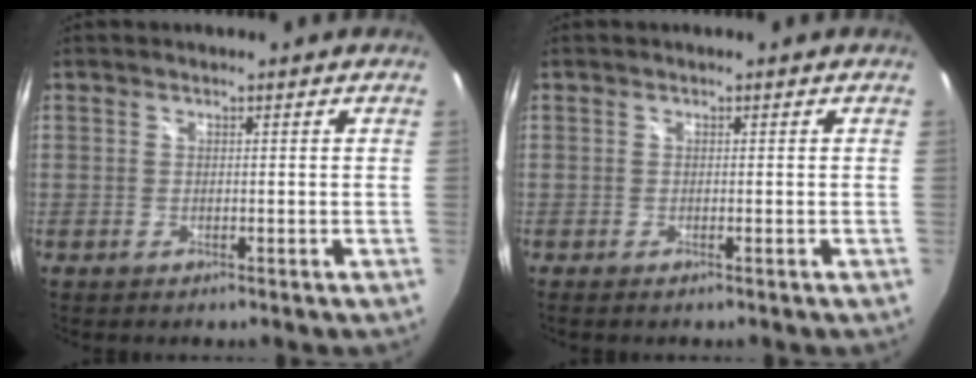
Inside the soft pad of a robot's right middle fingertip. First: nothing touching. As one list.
[{"total": 0.6, "force": [-0.4, -0.2, 0.4], "torque": [-0.005, 0.002, -0.007]}]